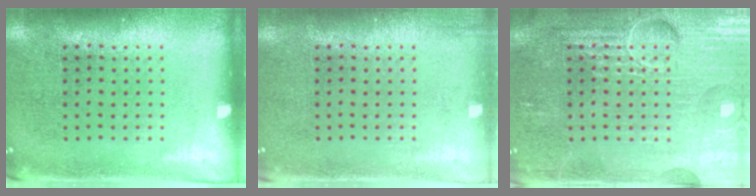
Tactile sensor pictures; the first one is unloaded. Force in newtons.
{"total": 0.8, "press": 0.7, "slide": 0.1}
{"total": 4.2, "press": 4.2, "slide": 0.4}